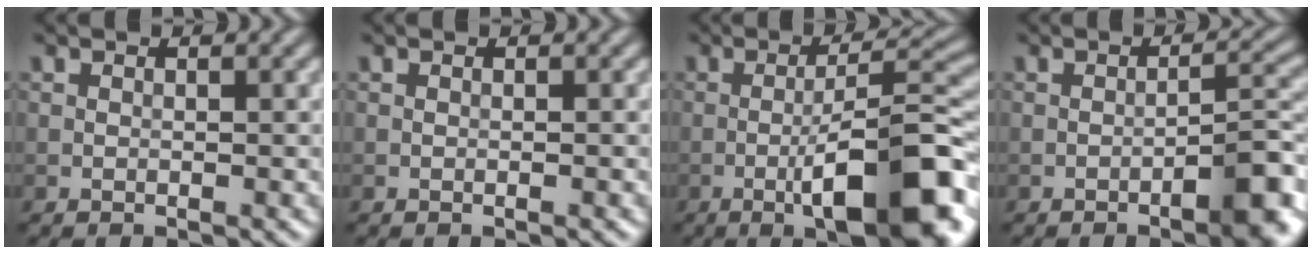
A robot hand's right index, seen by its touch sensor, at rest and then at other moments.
{"total": 0.0}
{"total": 10.9, "force": [-4.2, 2.9, 9.7], "torque": [-0.141, 0.008, -0.068]}
{"total": 4.6, "force": [-2.5, 1.0, 3.7], "torque": [-0.051, 0.011, -0.038]}